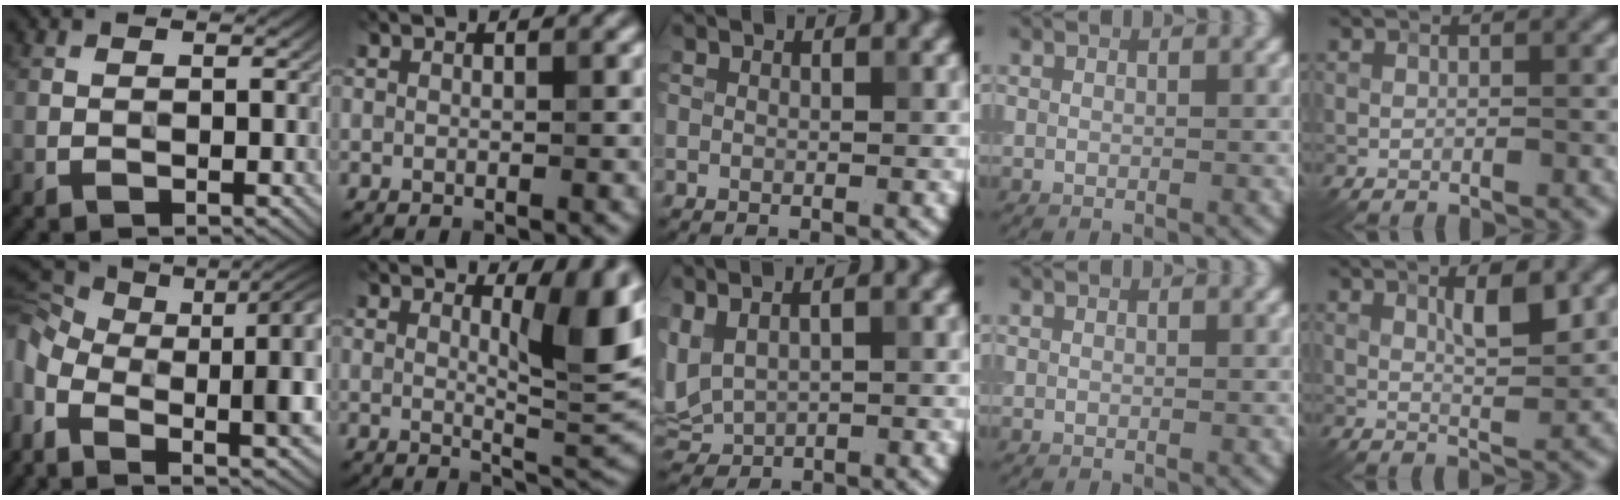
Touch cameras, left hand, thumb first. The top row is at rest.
{"thumb": {"total": 18.1, "force": [-4.0, 9.6, 14.7], "torque": [-0.294, -0.044, -0.022]}, "index": {"total": 6.9, "force": [2.4, 2.0, 6.1], "torque": [-0.077, -0.010, 0.041]}, "middle": {"total": 3.4, "force": [1.5, 2.0, 2.3], "torque": [-0.060, 0.008, 0.038]}, "little": {"total": 3.4, "force": [1.3, 0.9, 3.0], "torque": [-0.049, 0.000, 0.020]}}